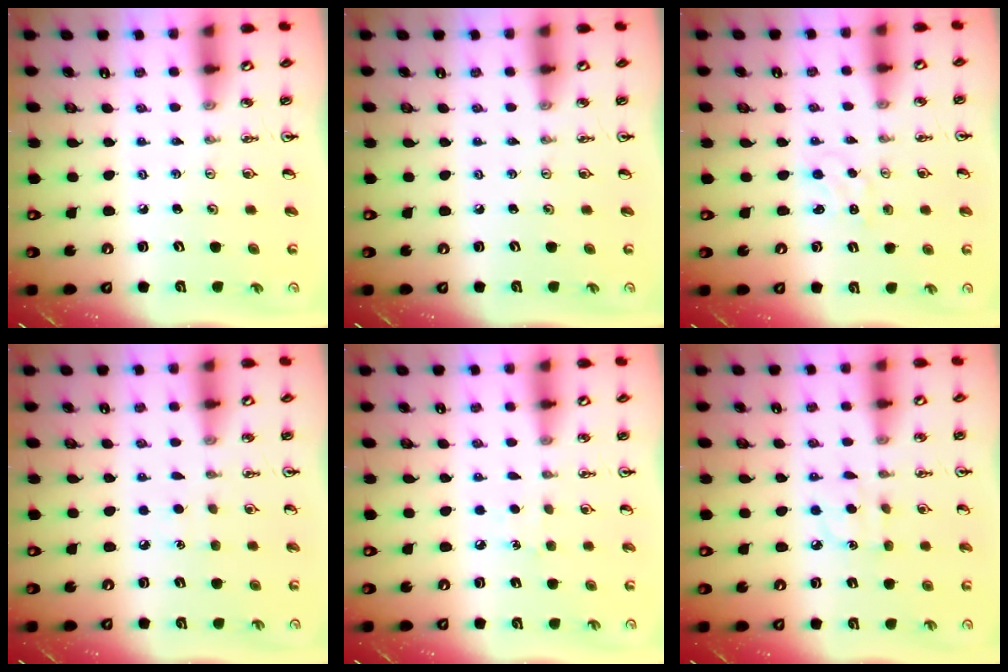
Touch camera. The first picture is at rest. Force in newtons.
{"total": 0.0}
{"total": 1.2, "press": 1.1, "slide": 0.2}
{"total": 3.4, "press": 3.4, "slide": 0.3}
{"total": 5.7, "press": 5.7, "slide": 0.6}
{"total": 6.8, "press": 6.8, "slide": 0.7}